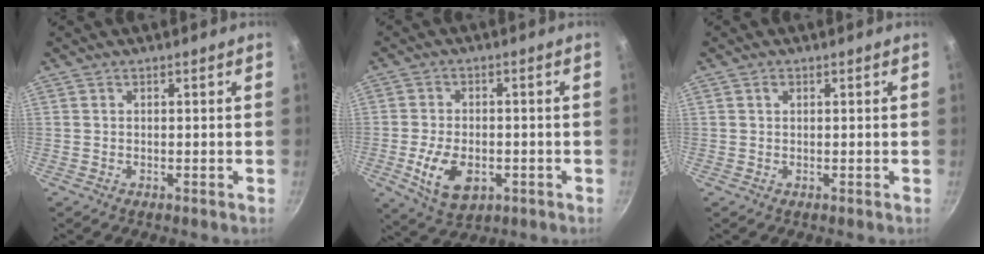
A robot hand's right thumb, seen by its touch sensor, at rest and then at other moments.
{"total": 9.8, "force": [-2.8, 6.0, 7.2], "torque": [-0.125, 0.002, -0.040]}
{"total": 0.8, "force": [0.3, 0.6, 0.5], "torque": [-0.007, 0.004, 0.006]}